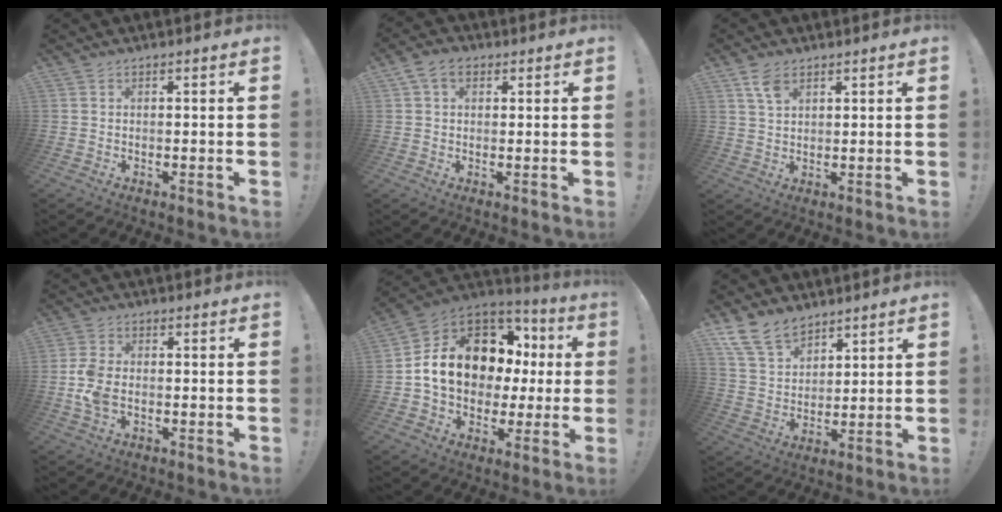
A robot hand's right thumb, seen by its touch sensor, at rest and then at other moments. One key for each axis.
{"total": 5.6, "fx": 1.9, "fy": 3.9, "fz": 3.6, "tx": -0.072, "ty": 0.010, "tz": 0.040}
{"total": 4.7, "fx": 2.7, "fy": 2.5, "fz": 3.0, "tx": -0.055, "ty": -0.008, "tz": 0.052}
{"total": 7.2, "fx": -1.2, "fy": 4.7, "fz": 5.3, "tx": -0.107, "ty": 0.006, "tz": -0.018}
{"total": 17.2, "fx": 3.8, "fy": 12.9, "fz": 10.8, "tx": -0.174, "ty": -0.007, "tz": 0.089}
{"total": 12.2, "fx": 9.2, "fy": 6.9, "fz": 4.3, "tx": -0.087, "ty": -0.054, "tz": 0.180}